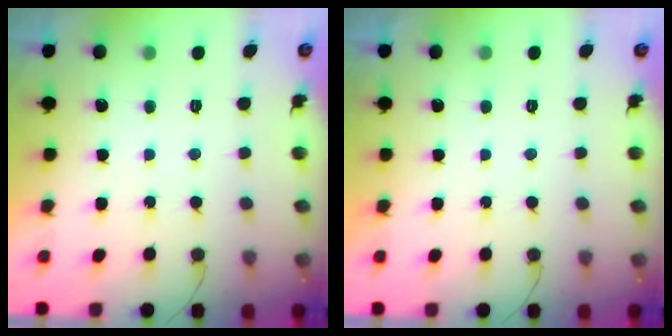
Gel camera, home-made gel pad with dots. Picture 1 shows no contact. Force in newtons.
{"total": 0.0}